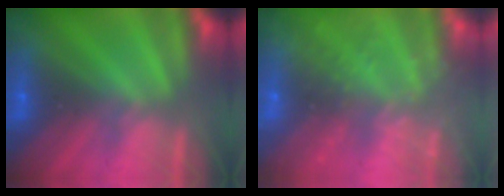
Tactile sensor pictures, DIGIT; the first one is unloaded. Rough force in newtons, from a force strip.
{"total": 9.3}